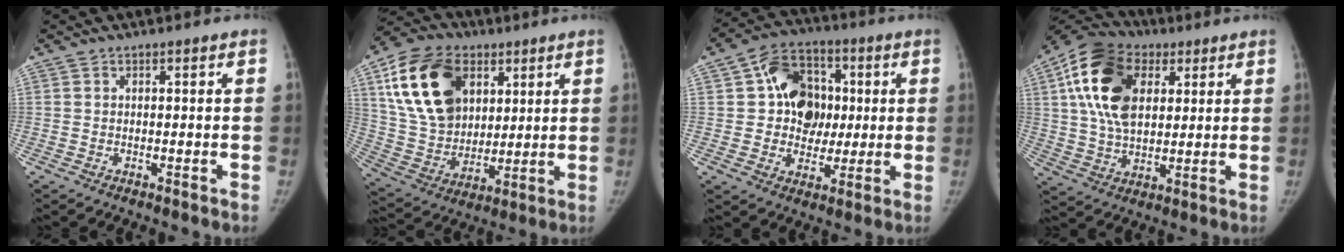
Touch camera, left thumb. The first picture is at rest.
{"total": 21.3, "force": [8.0, 14.9, 12.8], "torque": [-0.219, -0.017, 0.150]}
{"total": 13.9, "force": [2.0, 11.3, 7.9], "torque": [-0.075, 0.010, 0.029]}
{"total": 17.9, "force": [5.6, 11.4, 12.6], "torque": [-0.221, -0.002, 0.095]}